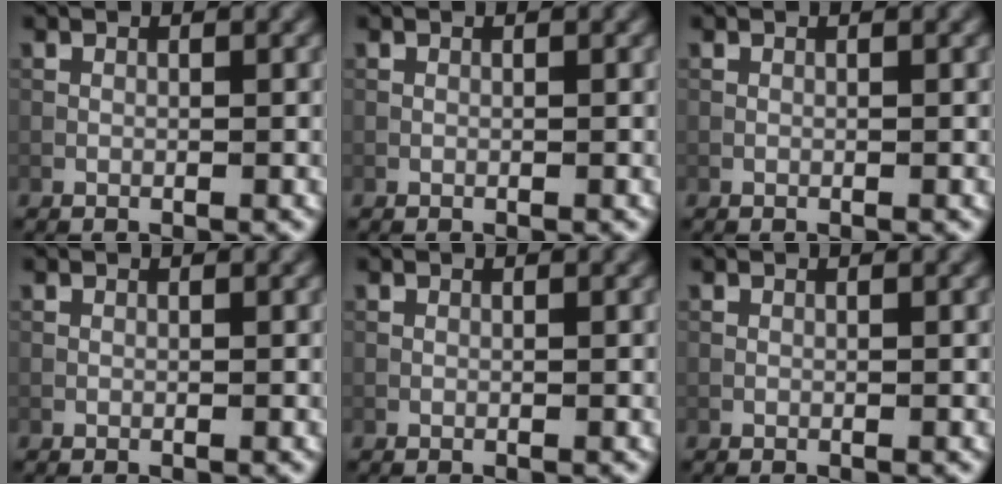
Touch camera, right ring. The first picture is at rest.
{"total": 0.0}
{"total": 0.0}
{"total": 0.0}
{"total": 0.0}
{"total": 0.0}